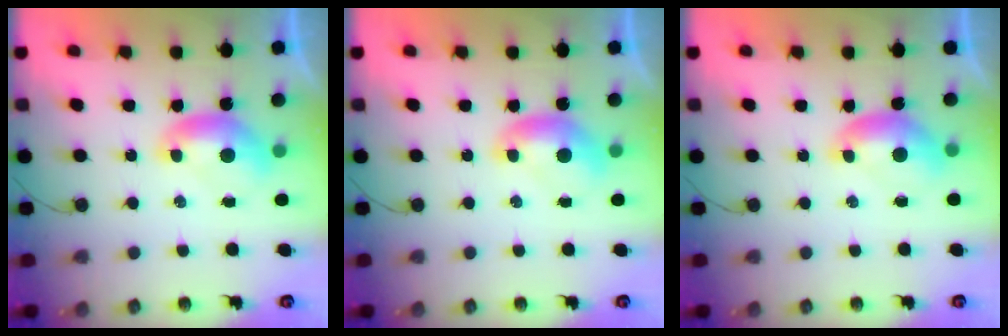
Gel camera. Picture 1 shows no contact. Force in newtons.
{"total": 0.0}
{"total": 1.2, "press": 0.7, "slide": 0.9}